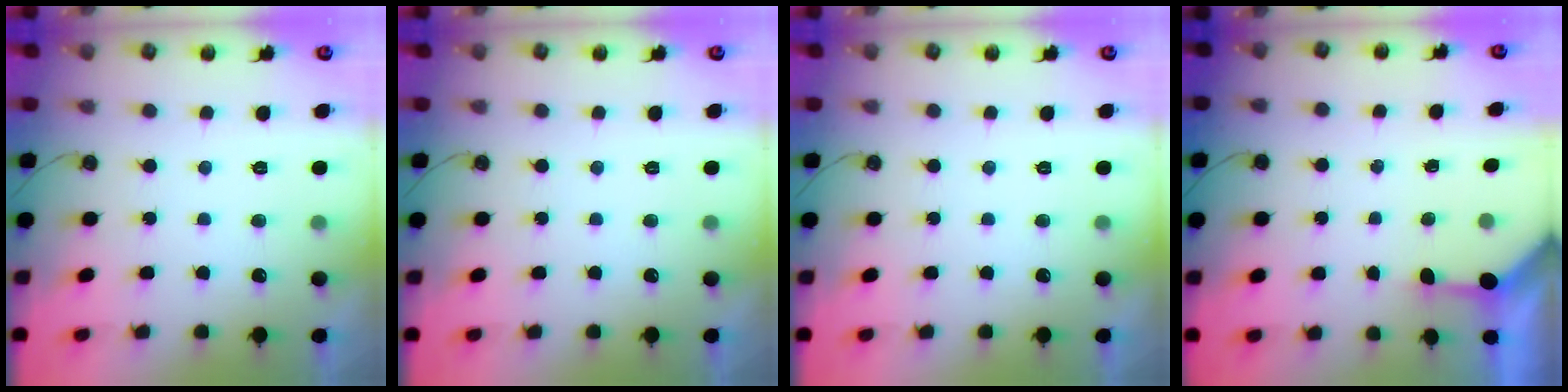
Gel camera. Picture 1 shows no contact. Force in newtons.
{"total": 0.0}
{"total": 0.0}
{"total": 2.9, "press": 2.8, "slide": 0.3}